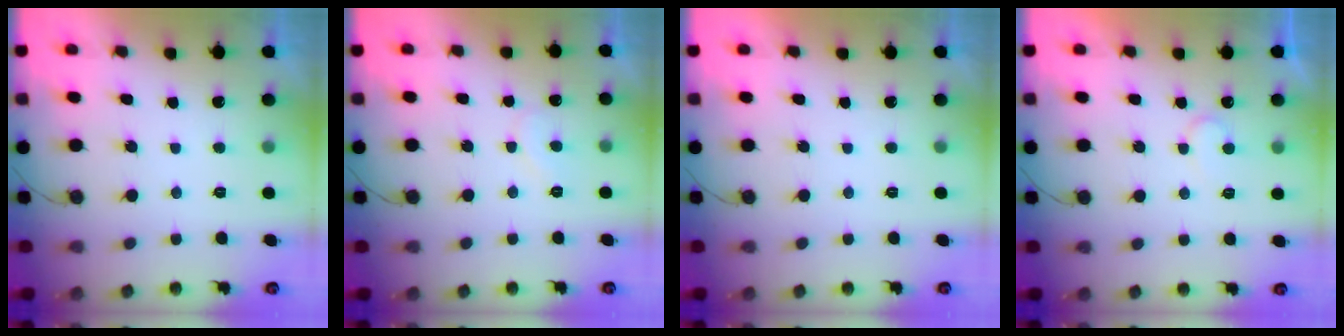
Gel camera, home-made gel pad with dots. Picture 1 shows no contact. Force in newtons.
{"total": 5.4, "press": 5.4, "slide": 0.5}
{"total": 1.7, "press": 1.7, "slide": 0.1}
{"total": 7.0, "press": 6.9, "slide": 0.5}